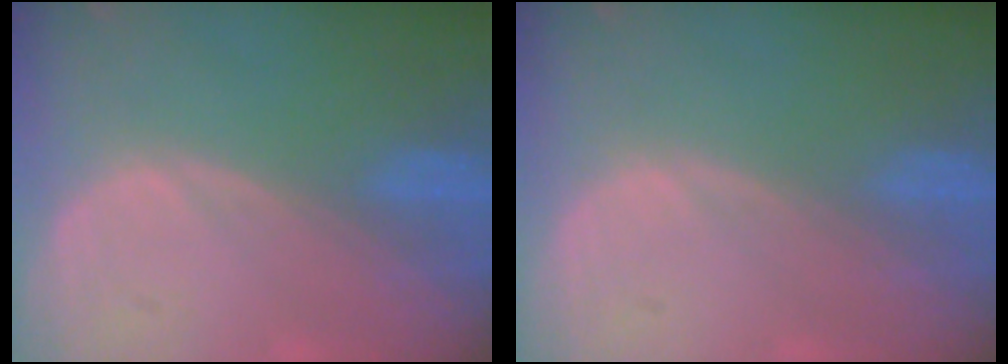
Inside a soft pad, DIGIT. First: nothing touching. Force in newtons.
{"total": 0.0}